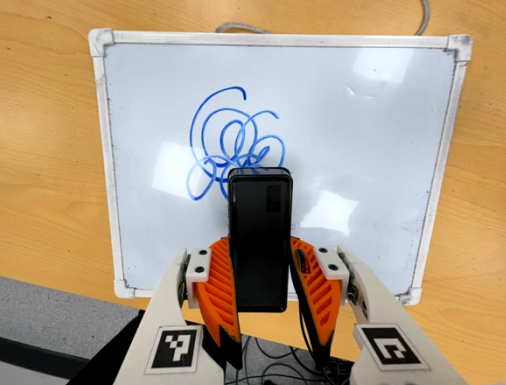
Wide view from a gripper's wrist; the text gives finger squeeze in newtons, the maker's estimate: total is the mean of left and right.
{"total": 4.4, "left": 3.2, "right": 5.5}